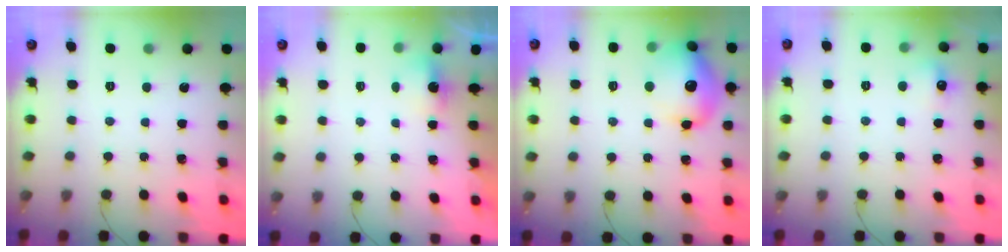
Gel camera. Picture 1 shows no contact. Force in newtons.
{"total": 2.9, "press": 2.8, "slide": 0.8}
{"total": 14.5, "press": 14.5, "slide": 1.2}
{"total": 4.9, "press": 4.8, "slide": 1.2}